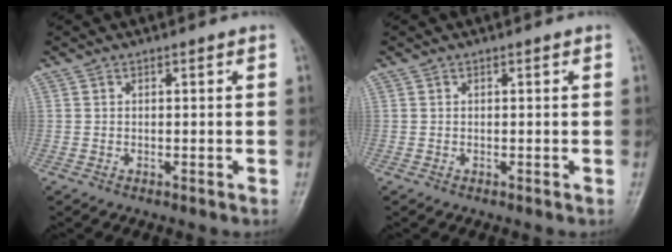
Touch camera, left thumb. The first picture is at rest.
{"total": 0.0}